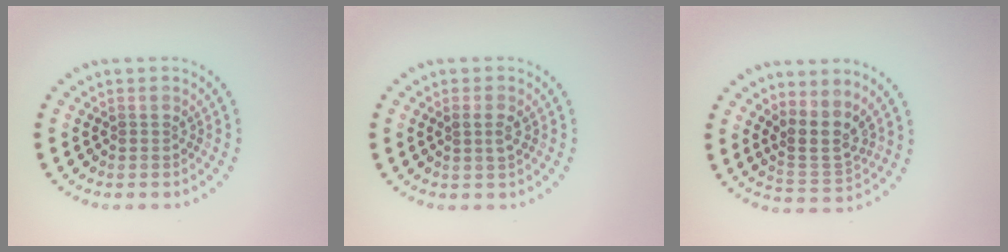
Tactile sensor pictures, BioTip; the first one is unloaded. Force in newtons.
{"total": 1.4, "press": 1.4, "slide": 0.2}
{"total": 3.2, "press": 2.5, "slide": 2.0}